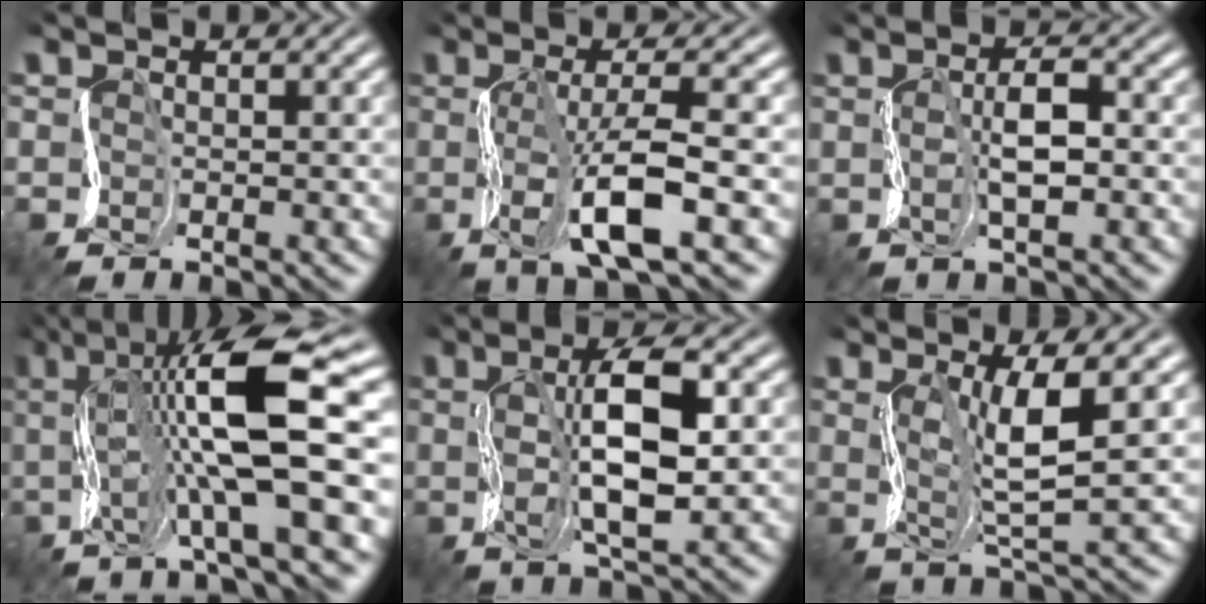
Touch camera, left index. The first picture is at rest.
{"total": 5.9, "force": [-1.1, 1.1, 5.7], "torque": [-0.115, 0.016, -0.032]}
{"total": 2.3, "force": [1.3, 0.1, 1.9], "torque": [-0.044, 0.015, 0.018]}
{"total": 13.0, "force": [3.2, 3.6, 12.1], "torque": [-0.229, 0.022, 0.050]}
{"total": 6.2, "force": [2.3, 1.6, 5.6], "torque": [-0.104, 0.021, 0.030]}
{"total": 4.1, "force": [2.3, 0.0, 3.4], "torque": [-0.070, 0.011, 0.036]}